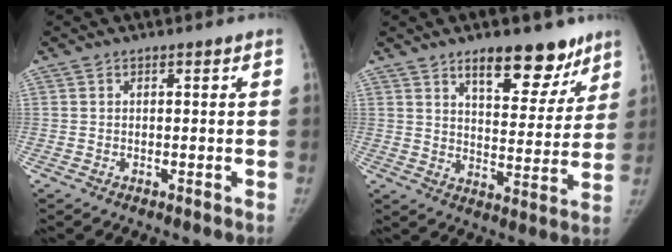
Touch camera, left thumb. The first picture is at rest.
{"total": 13.6, "force": [9.3, 6.0, 7.9], "torque": [-0.058, -0.056, 0.138]}